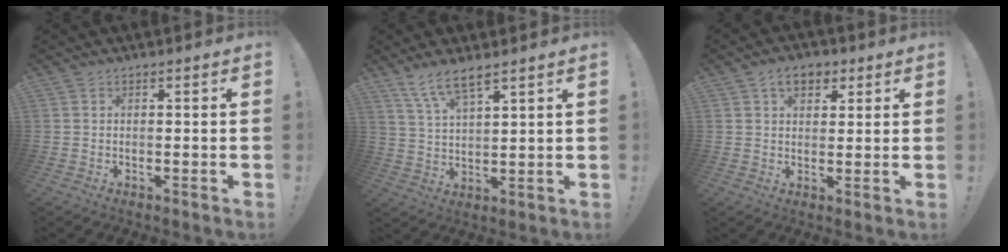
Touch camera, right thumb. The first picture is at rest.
{"total": 7.3, "force": [5.7, 1.6, 4.3], "torque": [-0.085, -0.025, 0.106]}
{"total": 7.0, "force": [3.2, 4.7, 4.0], "torque": [-0.045, -0.001, 0.057]}